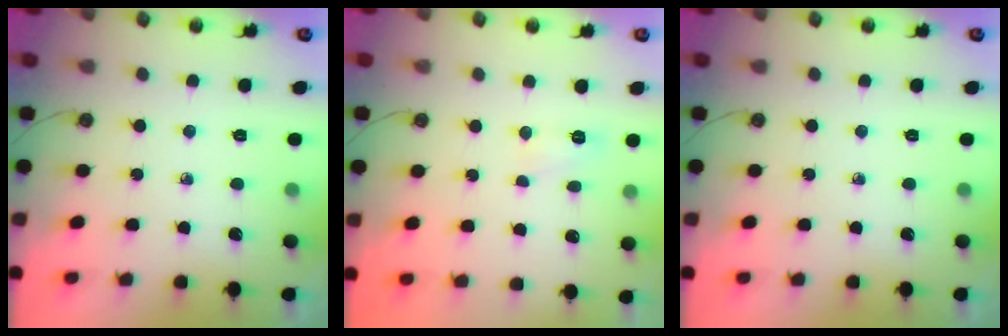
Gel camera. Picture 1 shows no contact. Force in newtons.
{"total": 6.0, "press": 5.9, "slide": 0.8}
{"total": 0.0}